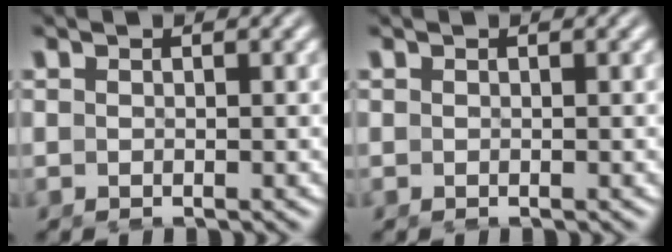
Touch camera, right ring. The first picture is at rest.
{"total": 0.0}